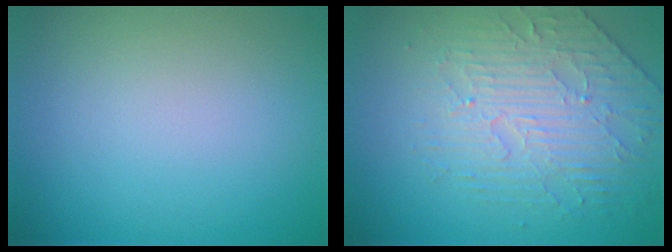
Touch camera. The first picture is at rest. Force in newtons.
{"total": 3.9, "press": 3.6, "slide": 1.6}